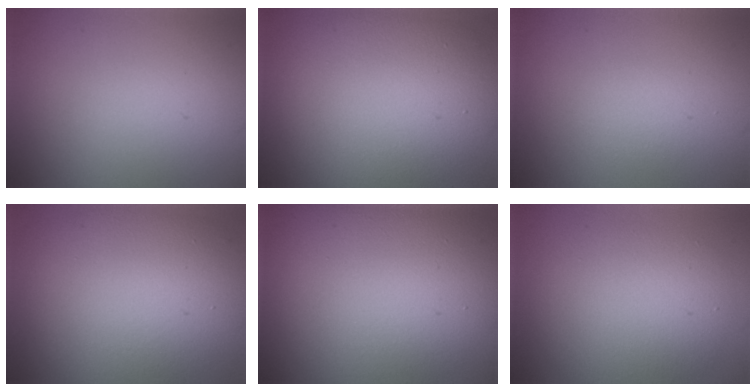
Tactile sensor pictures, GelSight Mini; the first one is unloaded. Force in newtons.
{"total": 14.1, "press": 14.1, "slide": 1.0}
{"total": 1.2, "press": 1.2, "slide": 0.1}
{"total": 13.9, "press": 13.9, "slide": 1.1}
{"total": 23.9, "press": 23.9, "slide": 1.2}
{"total": 6.1, "press": 6.1, "slide": 0.1}